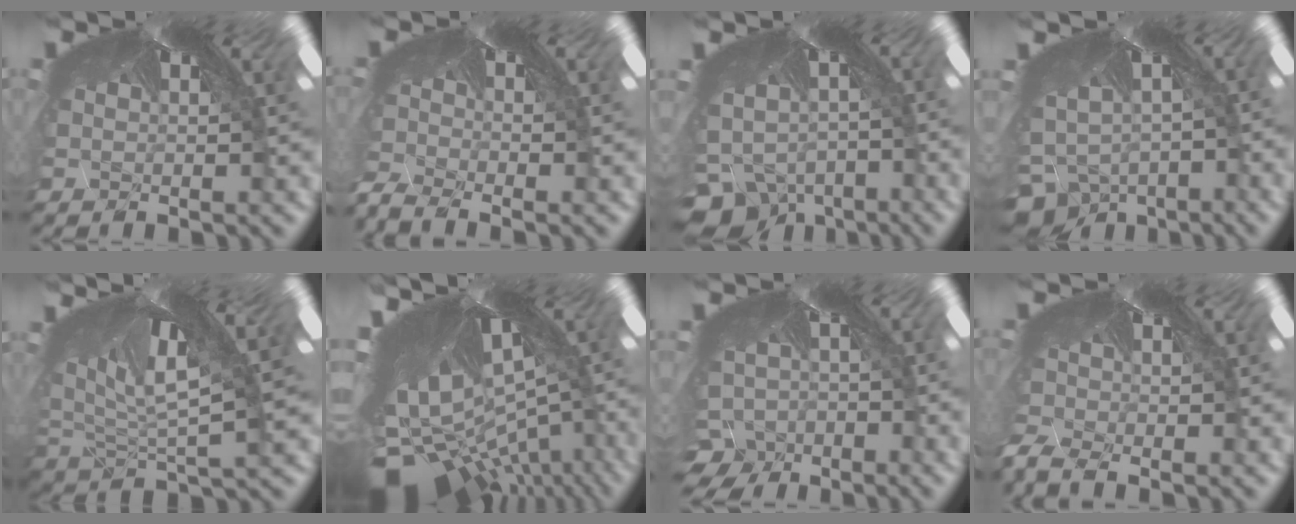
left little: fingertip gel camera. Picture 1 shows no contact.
{"total": 6.6, "force": [-6.5, 0.4, 1.1], "torque": [-0.029, -0.076, -0.072]}
{"total": 9.5, "force": [-9.0, 2.8, -0.5], "torque": [-0.023, -0.095, -0.114]}
{"total": 9.1, "force": [-8.9, 1.9, -0.8], "torque": [-0.007, -0.101, -0.102]}
{"total": 3.3, "force": [-3.3, 0.1, 0.6], "torque": [-0.056, -0.056, -0.016]}
{"total": 8.7, "force": [-8.6, 0.5, 0.9], "torque": [-0.073, -0.119, -0.089]}
{"total": 8.2, "force": [-7.7, 2.7, 0.3], "torque": [-0.041, -0.073, -0.099]}
{"total": 6.3, "force": [-6.2, 0.4, 0.9], "torque": [-0.042, -0.076, -0.066]}